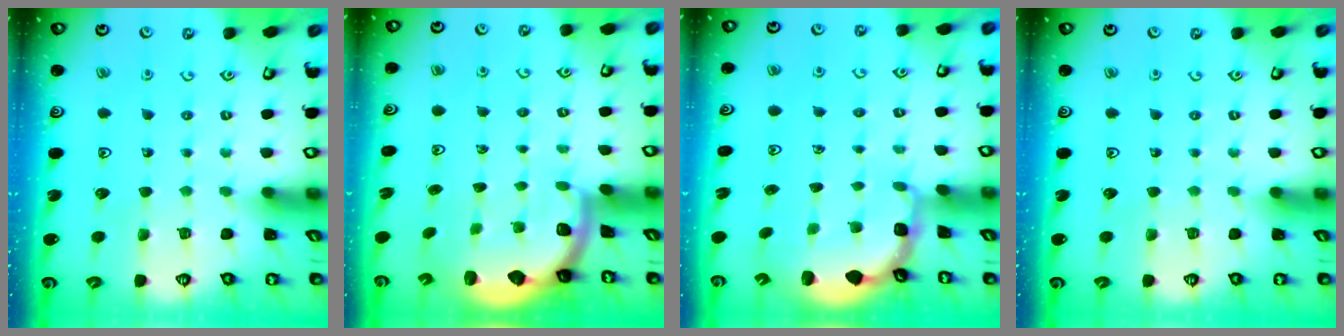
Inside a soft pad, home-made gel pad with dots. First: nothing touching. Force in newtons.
{"total": 1.9, "press": 1.8, "slide": 0.5}
{"total": 2.5, "press": 1.9, "slide": 1.6}
{"total": 0.0}